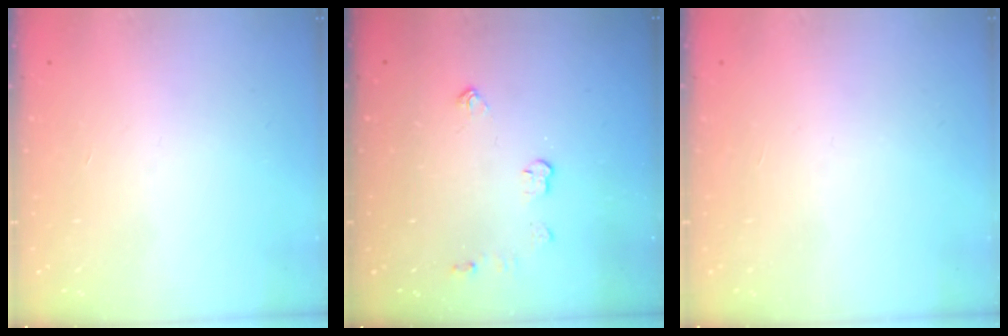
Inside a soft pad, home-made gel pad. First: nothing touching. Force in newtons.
{"total": 3.6, "press": 3.6, "slide": 0.5}
{"total": 0.0}